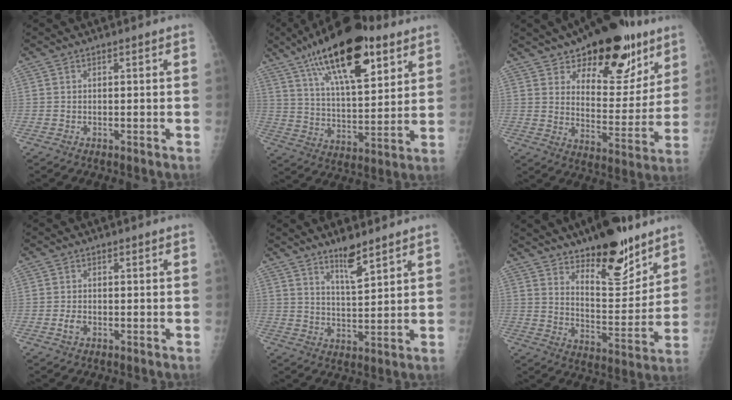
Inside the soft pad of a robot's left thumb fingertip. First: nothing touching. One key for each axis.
{"total": 22.5, "fx": 12.4, "fy": 8.8, "fz": 16.6, "tx": -0.248, "ty": -0.035, "tz": 0.209}
{"total": 20.9, "fx": 12.6, "fy": 10.2, "fz": 13.2, "tx": -0.130, "ty": -0.058, "tz": 0.191}
{"total": 1.8, "fx": -0.6, "fy": 1.2, "fz": 1.1, "tx": -0.018, "ty": 0.002, "tz": -0.012}
{"total": 6.2, "fx": 4.6, "fy": 1.2, "fz": 3.9, "tx": -0.060, "ty": -0.038, "tz": 0.082}
{"total": 16.0, "fx": 11.4, "fy": 6.0, "fz": 9.5, "tx": -0.093, "ty": -0.088, "tz": 0.184}